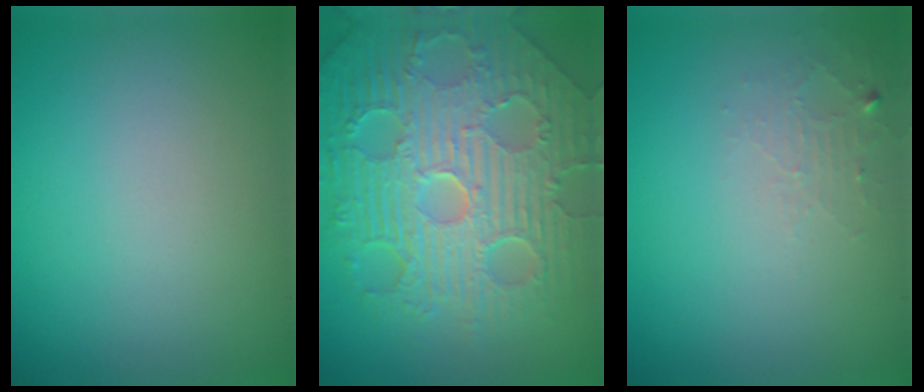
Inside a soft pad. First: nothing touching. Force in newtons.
{"total": 11.2, "press": 7.4, "slide": 8.5}
{"total": 1.3, "press": 1.3, "slide": 0.2}